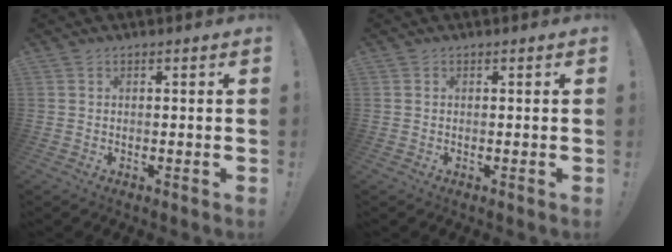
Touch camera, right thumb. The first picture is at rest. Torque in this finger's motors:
{"motor_torque": [-0.09, -0.18, -0.14, 0.14, 0.02]}